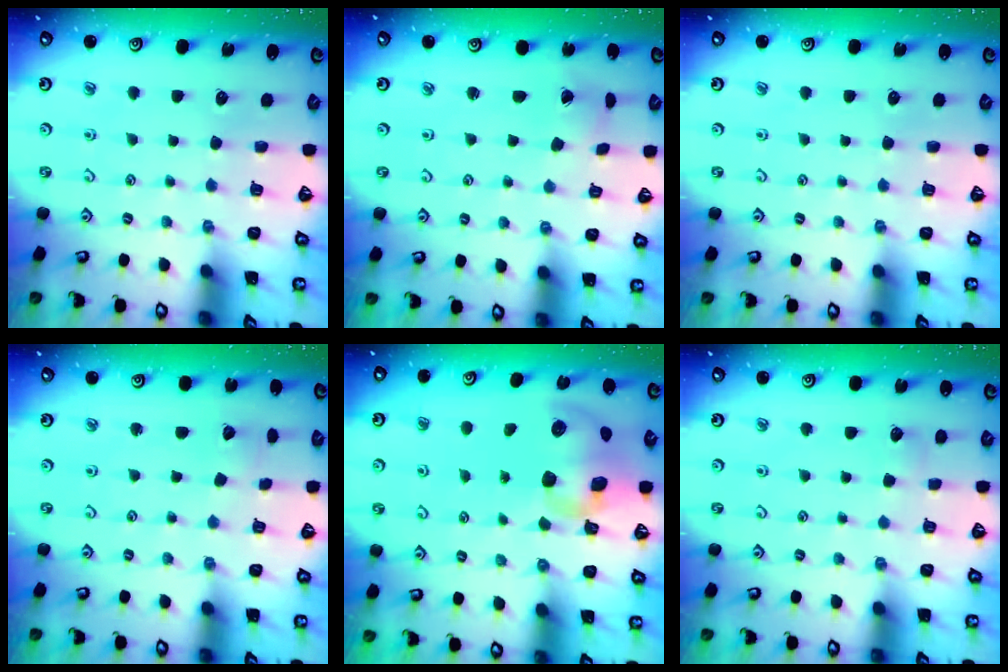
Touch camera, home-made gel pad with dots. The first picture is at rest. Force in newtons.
{"total": 1.6, "press": 1.6, "slide": 0.1}
{"total": 0.0}
{"total": 3.1, "press": 3.1, "slide": 0.2}
{"total": 13.3, "press": 13.1, "slide": 2.3}
{"total": 1.8, "press": 1.8, "slide": 0.2}